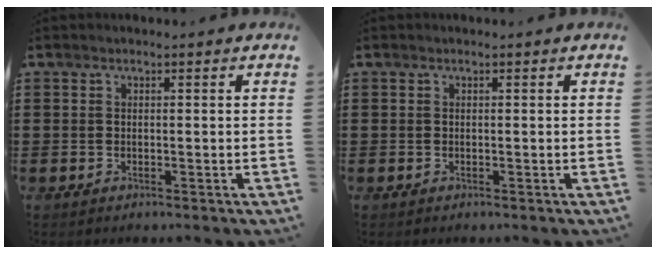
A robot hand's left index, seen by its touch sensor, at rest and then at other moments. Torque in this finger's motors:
{"motor_torque": [0.00, 0.00, 0.00, 0.00]}